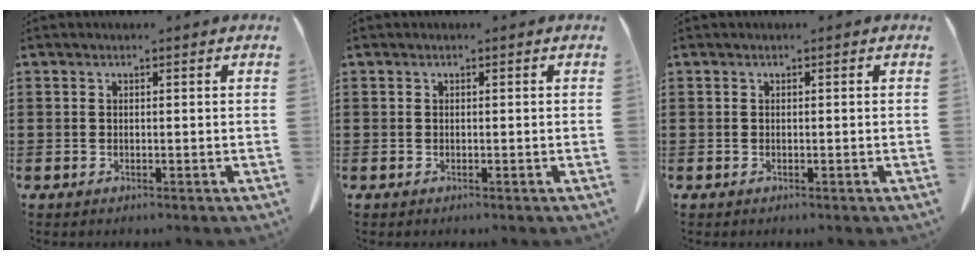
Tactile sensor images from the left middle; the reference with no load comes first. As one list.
[{"total": 0.0}, {"total": 0.0}]